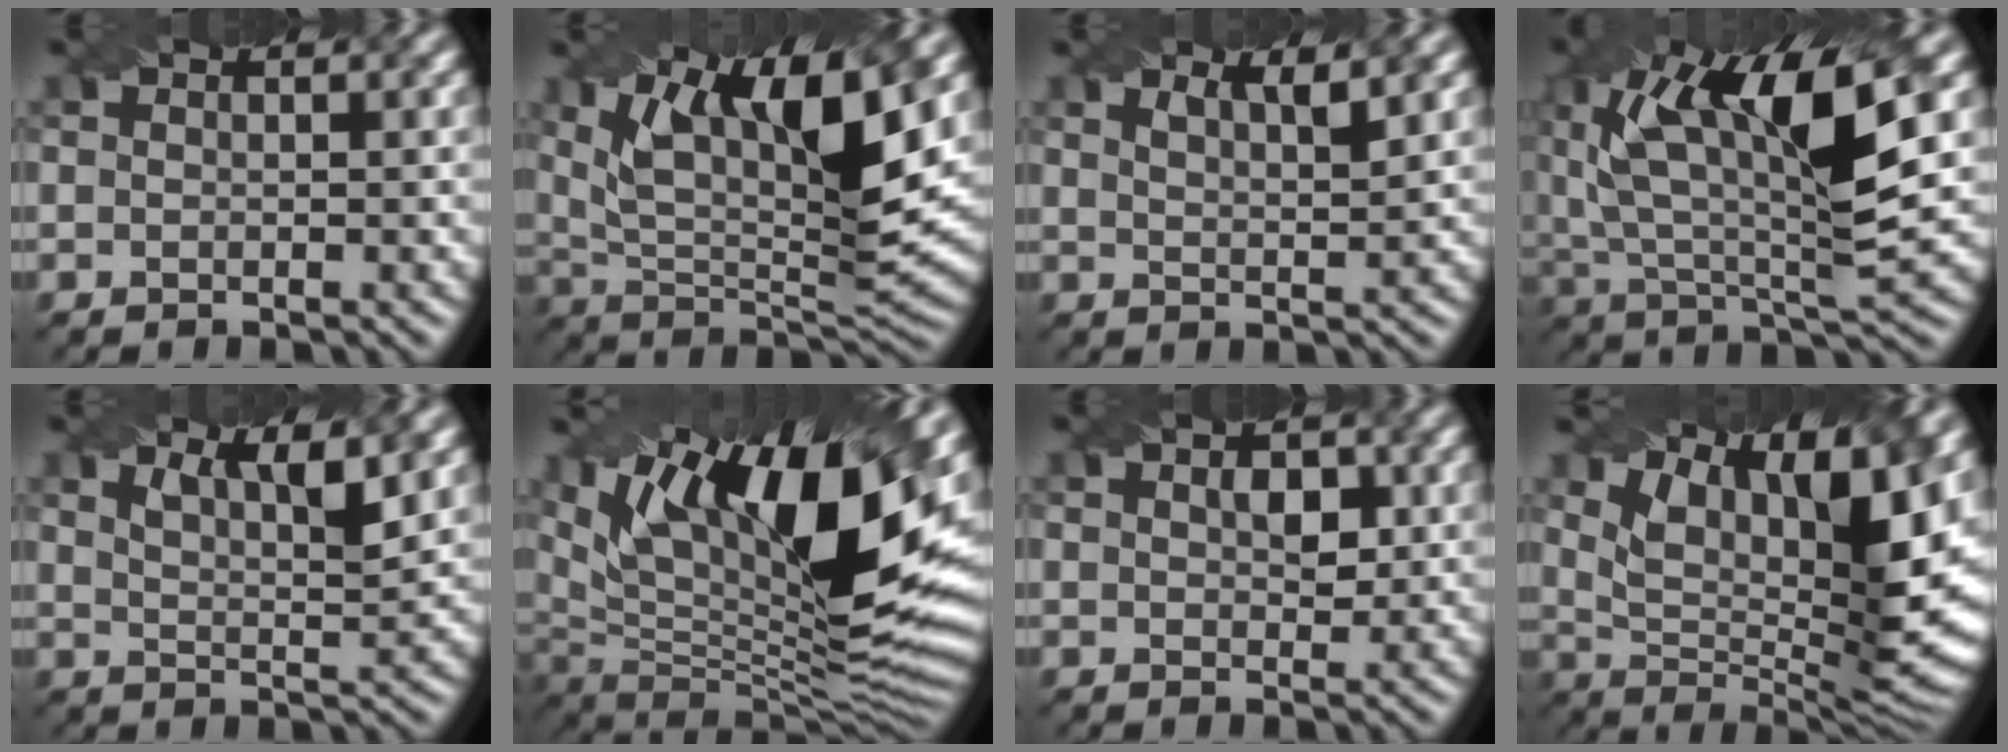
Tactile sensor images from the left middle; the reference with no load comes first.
{"total": 12.8, "force": [6.1, 3.9, 10.5], "torque": [-0.190, -0.003, 0.110]}
{"total": 2.9, "force": [1.9, 0.9, 2.0], "torque": [-0.017, 0.009, 0.020]}
{"total": 12.7, "force": [4.4, 4.5, 11.0], "torque": [-0.194, 0.008, 0.078]}
{"total": 4.4, "force": [2.7, 1.3, 3.3], "torque": [-0.040, 0.009, 0.034]}
{"total": 17.6, "force": [6.9, 6.8, 14.7], "torque": [-0.241, 0.020, 0.118]}
{"total": 2.5, "force": [0.7, 1.5, 1.8], "torque": [-0.024, -0.002, 0.015]}
{"total": 15.5, "force": [6.6, 6.0, 12.6], "torque": [-0.188, 0.014, 0.120]}